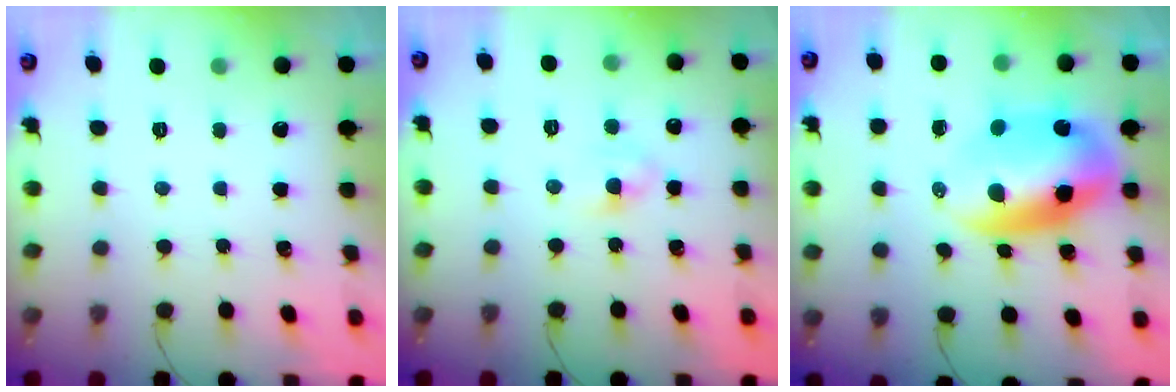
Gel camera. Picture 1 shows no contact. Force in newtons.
{"total": 4.1, "press": 3.9, "slide": 1.2}
{"total": 12.6, "press": 12.3, "slide": 2.8}